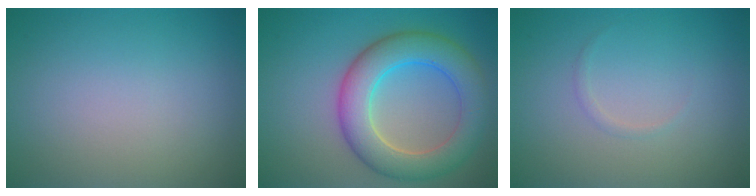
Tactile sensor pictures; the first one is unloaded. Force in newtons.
{"total": 7.2, "press": 7.2, "slide": 0.4}
{"total": 0.5, "press": 0.5, "slide": 0.0}